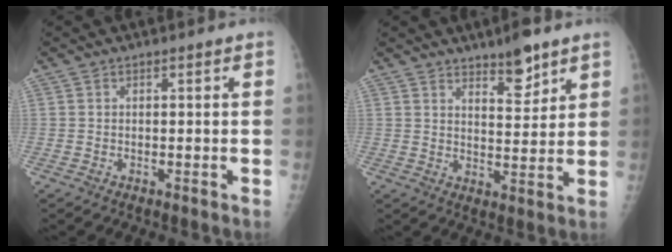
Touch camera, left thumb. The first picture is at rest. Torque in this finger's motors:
{"motor_torque": [0.42, 0.45, 0.20, 0.03, 0.03]}